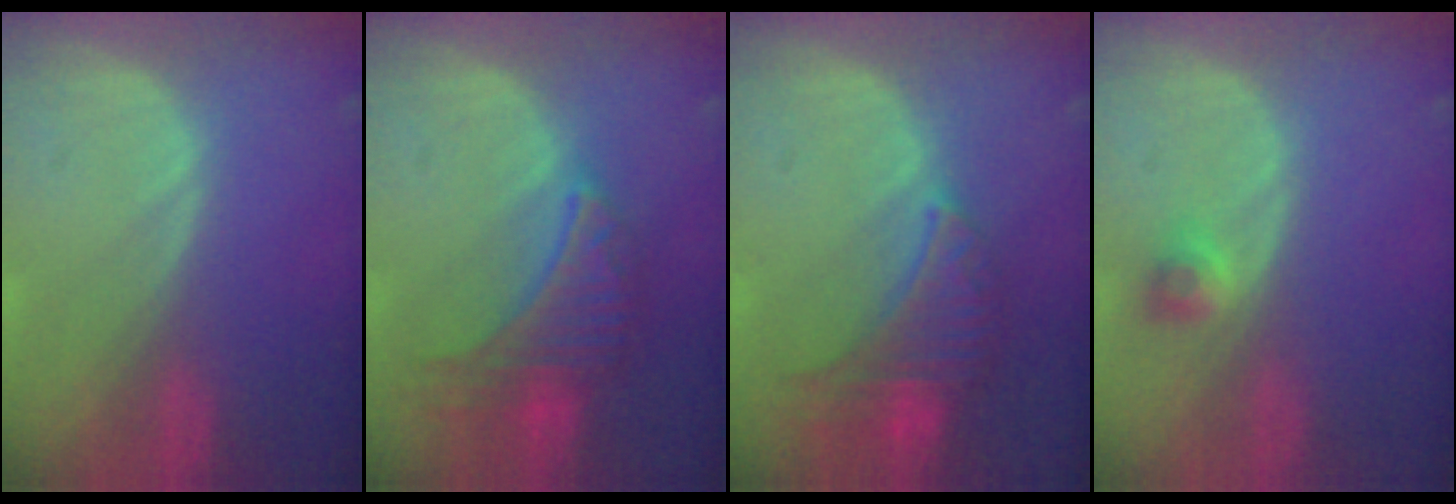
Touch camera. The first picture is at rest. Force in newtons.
{"total": 7.2, "press": 7.2, "slide": 0.1}
{"total": 7.9, "press": 7.4, "slide": 2.8}
{"total": 2.4, "press": 2.0, "slide": 1.3}